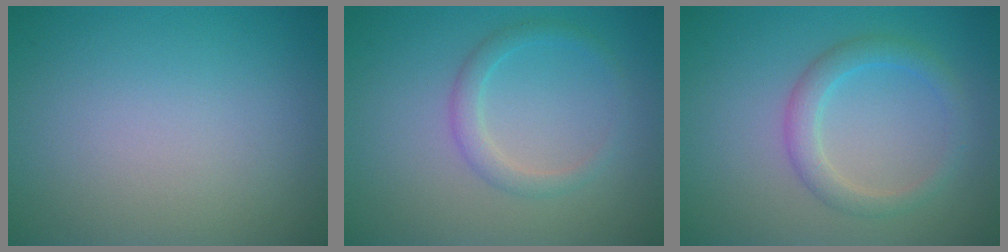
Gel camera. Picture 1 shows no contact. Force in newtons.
{"total": 1.8, "press": 1.8, "slide": 0.1}
{"total": 2.7, "press": 2.7, "slide": 0.1}